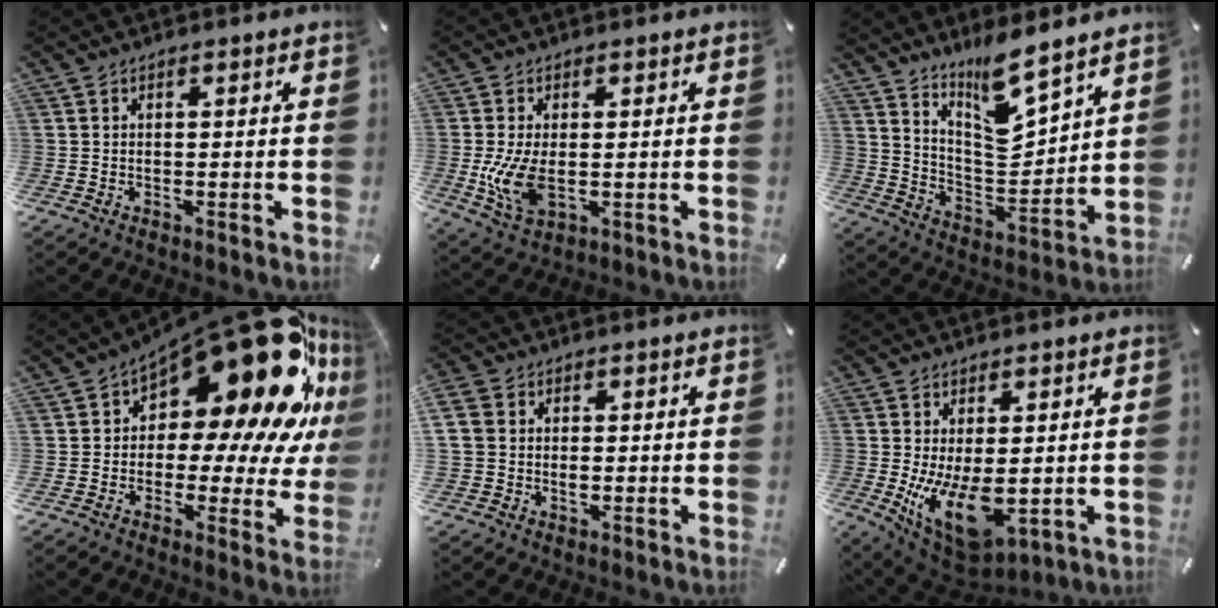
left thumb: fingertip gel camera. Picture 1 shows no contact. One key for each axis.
{"total": 9.5, "fx": -0.7, "fy": 5.2, "fz": 7.9, "tx": -0.178, "ty": -0.015, "tz": -0.011}
{"total": 10.7, "fx": 9.3, "fy": 2.8, "fz": 4.6, "tx": -0.079, "ty": -0.086, "tz": 0.163}
{"total": 27.5, "fx": 12.2, "fy": 12.1, "fz": 21.4, "tx": -0.290, "ty": -0.116, "tz": 0.211}
{"total": 5.6, "fx": 0.3, "fy": 5.0, "fz": 2.5, "tx": -0.069, "ty": 0.000, "tz": 0.003}
{"total": 13.4, "fx": -1.0, "fy": 7.1, "fz": 11.3, "tx": -0.191, "ty": -0.019, "tz": -0.006}